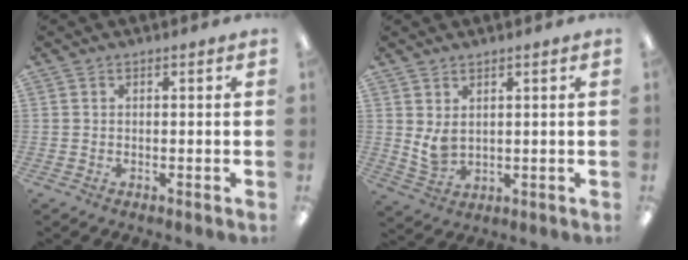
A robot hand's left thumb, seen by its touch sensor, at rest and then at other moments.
{"total": 4.7, "force": [2.1, 2.9, 3.0], "torque": [-0.067, -0.013, 0.036]}